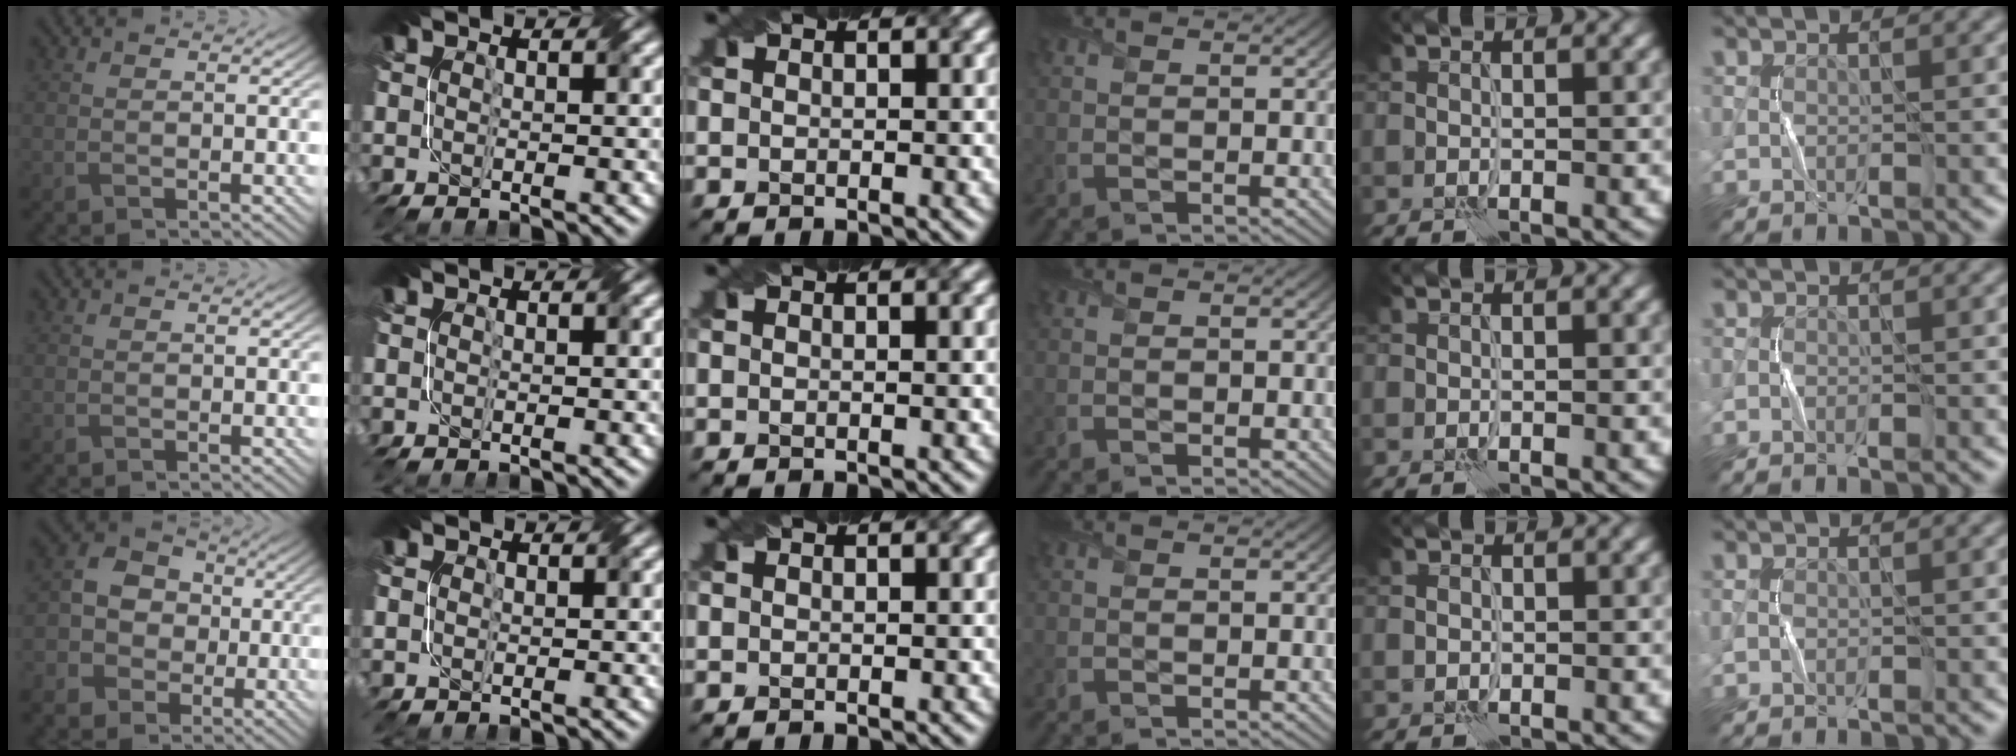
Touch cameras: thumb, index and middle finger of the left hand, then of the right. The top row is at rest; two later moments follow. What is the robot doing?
{"motion": "fold", "object": "netting"}